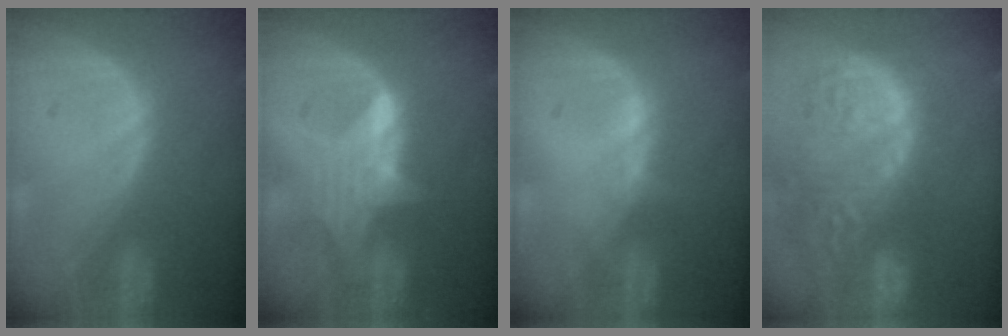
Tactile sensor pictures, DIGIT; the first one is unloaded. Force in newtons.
{"total": 5.8, "press": 5.8, "slide": 0.9}
{"total": 0.6, "press": 0.5, "slide": 0.3}
{"total": 15.3, "press": 12.6, "slide": 8.6}